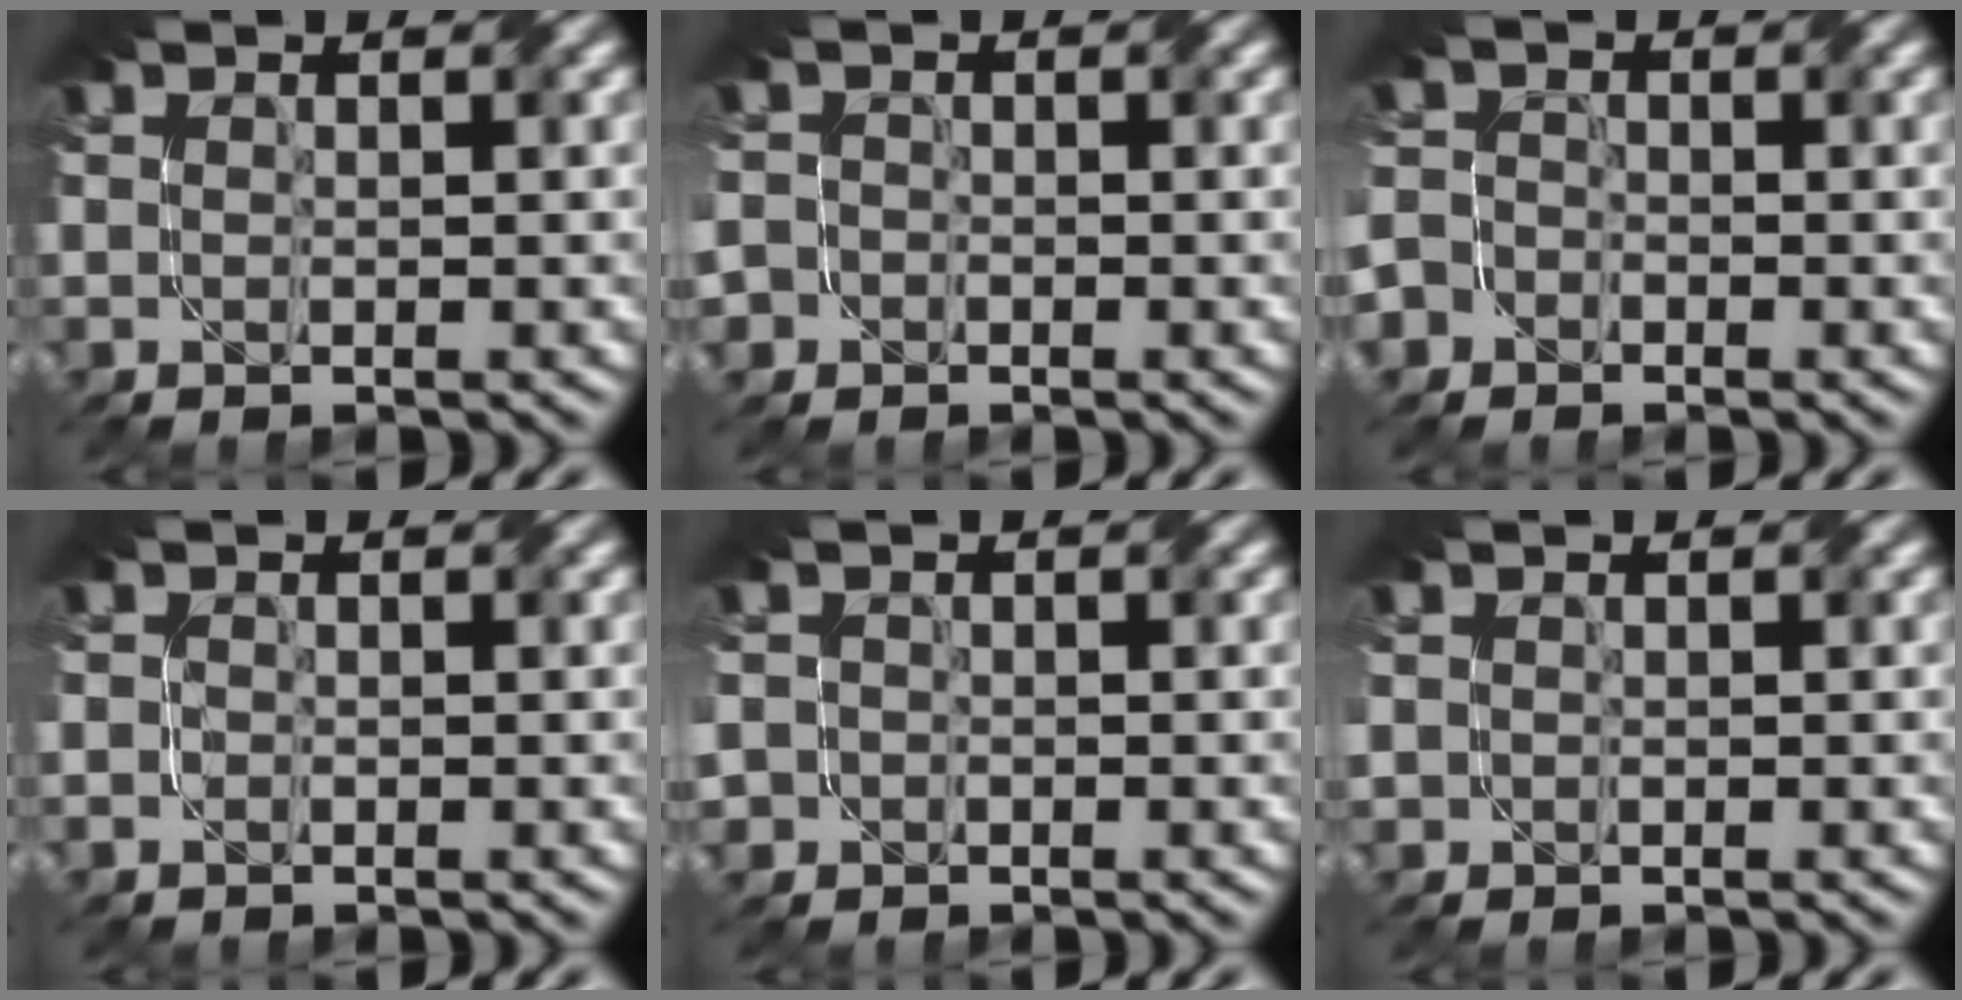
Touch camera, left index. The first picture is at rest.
{"total": 2.7, "force": [-1.0, 2.5, 0.2], "torque": [0.003, 0.012, -0.028]}
{"total": 3.2, "force": [-2.0, 2.5, 0.3], "torque": [0.003, 0.005, -0.042]}
{"total": 0.7, "force": [-0.2, 0.6, 0.1], "torque": [-0.001, -0.004, -0.008]}
{"total": 2.0, "force": [-0.3, 1.9, 0.0], "torque": [0.001, 0.006, -0.003]}
{"total": 0.9, "force": [0.4, 0.8, 0.0], "torque": [0.002, -0.002, 0.008]}